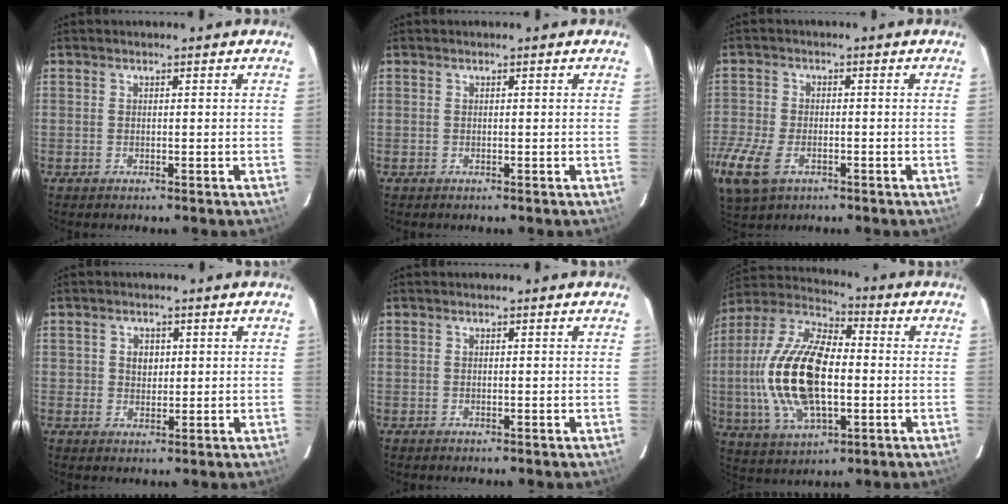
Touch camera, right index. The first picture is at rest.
{"total": 0.0}
{"total": 13.1, "force": [-6.1, 8.1, 8.2], "torque": [-0.224, -0.031, -0.110]}
{"total": 2.8, "force": [0.5, 2.6, 1.0], "torque": [-0.017, 0.007, 0.010]}
{"total": 0.0}
{"total": 20.7, "force": [-1.7, 10.2, 17.9], "torque": [-0.375, 0.005, -0.031]}